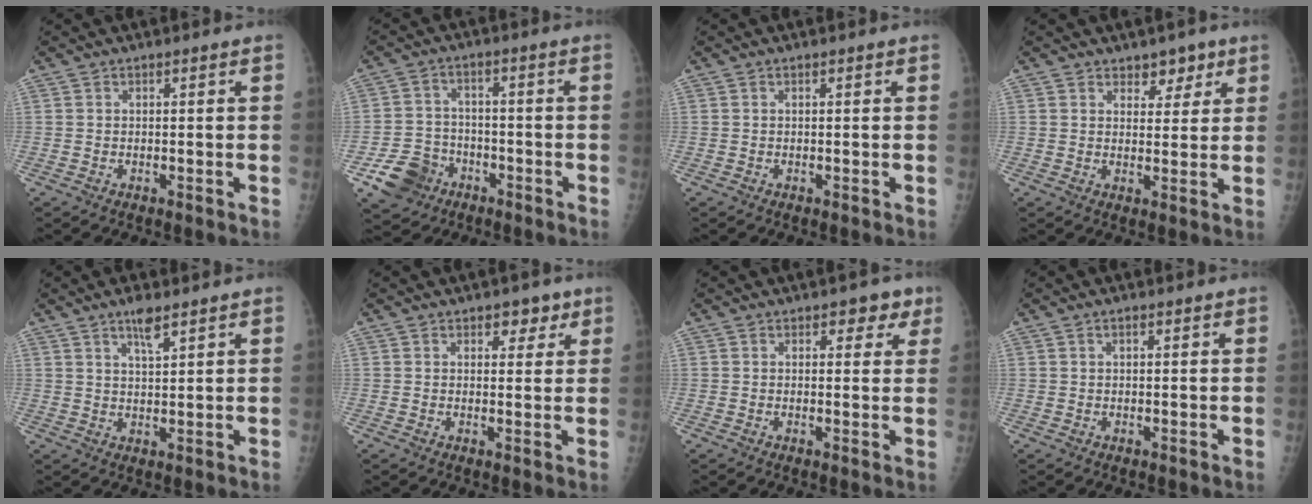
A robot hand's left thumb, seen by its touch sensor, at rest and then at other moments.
{"total": 8.5, "force": [-4.5, 6.8, 2.6], "torque": [-0.031, 0.027, -0.076]}
{"total": 0.0}
{"total": 4.3, "force": [2.8, 2.6, 1.7], "torque": [0.007, -0.016, 0.041]}
{"total": 4.2, "force": [2.8, 1.0, 3.0], "torque": [-0.048, -0.016, 0.052]}
{"total": 3.7, "force": [2.2, 2.3, 1.9], "torque": [0.004, -0.009, 0.026]}
{"total": 3.7, "force": [2.1, 2.3, 2.0], "torque": [0.007, -0.005, 0.019]}
{"total": 0.8, "force": [0.3, 0.3, 0.6], "torque": [-0.007, 0.001, 0.006]}